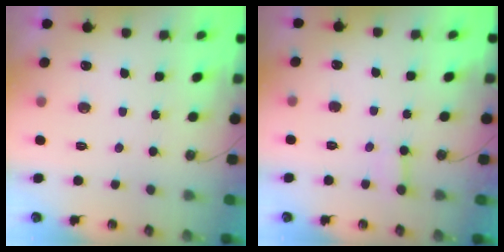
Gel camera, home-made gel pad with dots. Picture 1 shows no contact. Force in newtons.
{"total": 2.2, "press": 2.2, "slide": 0.5}